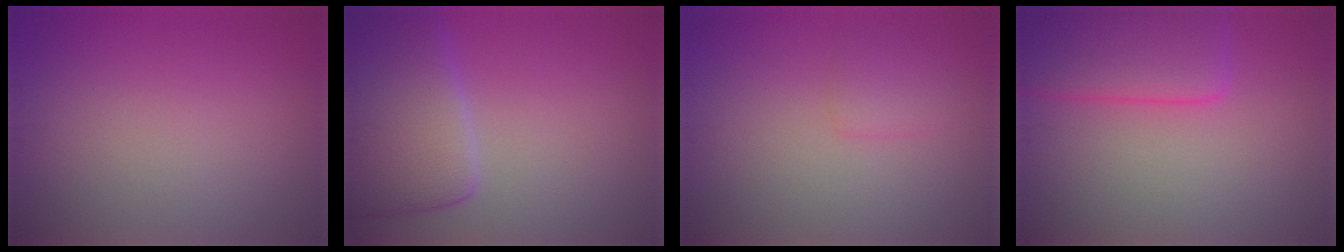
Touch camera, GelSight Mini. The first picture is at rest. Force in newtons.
{"total": 7.1, "press": 7.1, "slide": 0.7}
{"total": 1.4, "press": 1.4, "slide": 0.1}
{"total": 7.0, "press": 7.0, "slide": 0.4}